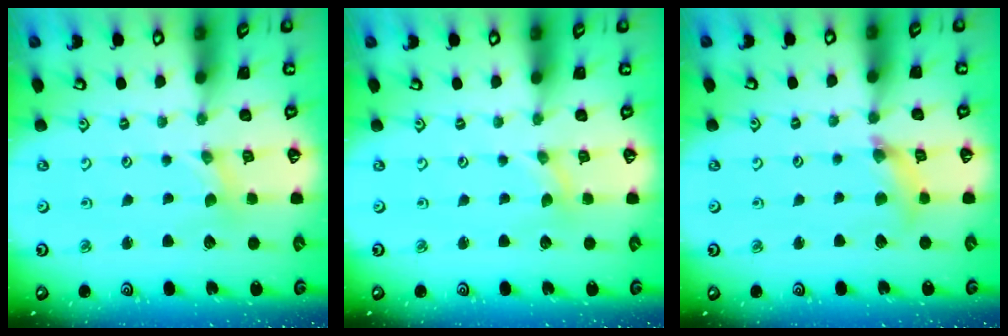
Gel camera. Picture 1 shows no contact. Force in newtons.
{"total": 0.0}
{"total": 6.4, "press": 6.4, "slide": 0.6}